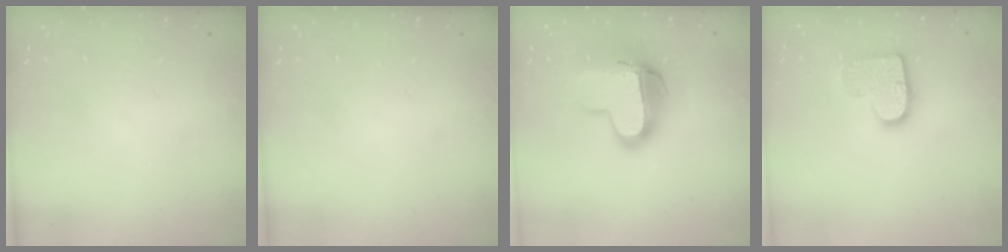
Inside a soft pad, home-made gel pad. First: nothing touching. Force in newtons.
{"total": 0.0}
{"total": 16.3, "press": 16.2, "slide": 1.4}
{"total": 12.5, "press": 12.5, "slide": 0.7}